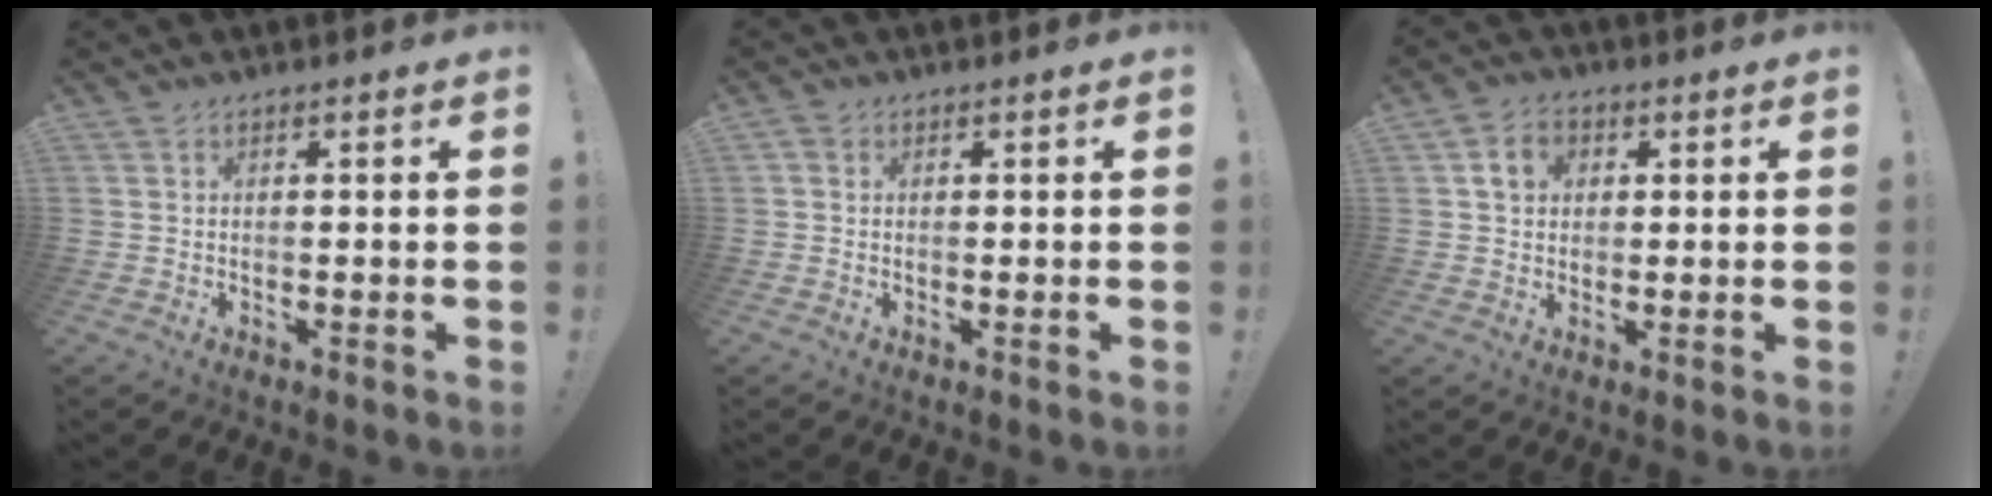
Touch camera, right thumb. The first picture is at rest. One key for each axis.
{"total": 0.7, "fx": 0.1, "fy": 0.7, "fz": 0.1, "tx": -0.007, "ty": 0.004, "tz": 0.003}
{"total": 6.0, "fx": 1.8, "fy": 4.9, "fz": 2.9, "tx": -0.035, "ty": 0.003, "tz": 0.032}